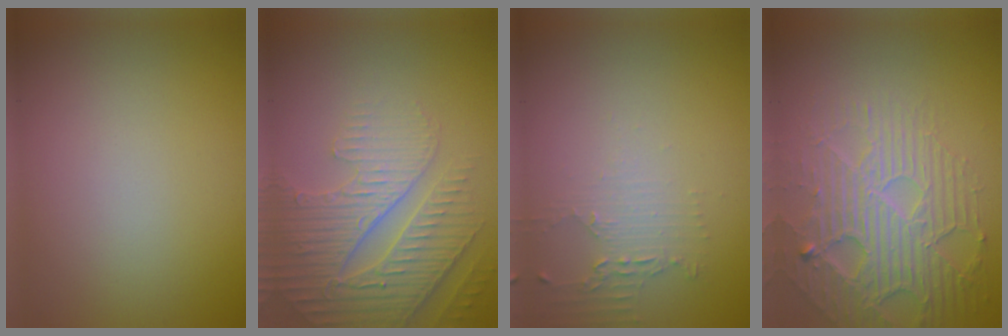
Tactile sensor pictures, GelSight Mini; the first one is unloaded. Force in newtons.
{"total": 5.1, "press": 4.6, "slide": 2.3}
{"total": 1.9, "press": 1.3, "slide": 1.4}
{"total": 6.2, "press": 4.7, "slide": 4.0}